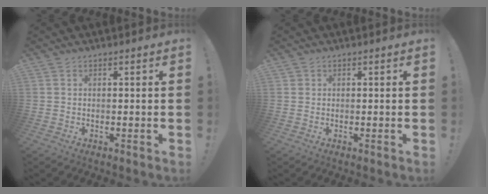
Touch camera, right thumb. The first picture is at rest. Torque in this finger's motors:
{"motor_torque": [-0.03, -0.15, 0.11, -0.05, -0.03]}